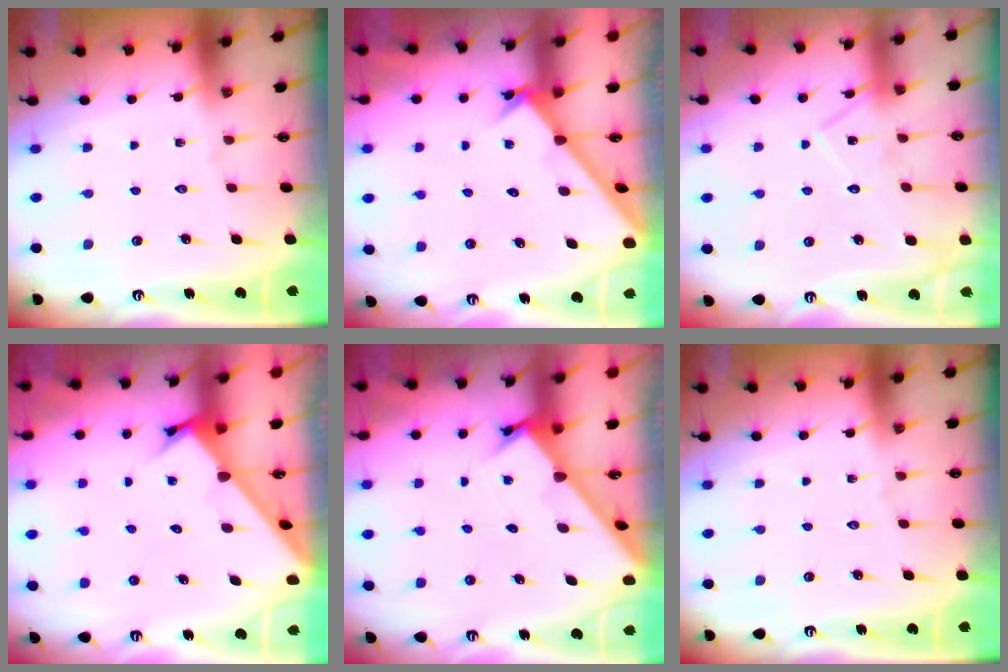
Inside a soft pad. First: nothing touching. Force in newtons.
{"total": 2.3, "press": 2.2, "slide": 0.2}
{"total": 12.3, "press": 12.3, "slide": 0.7}
{"total": 2.9, "press": 2.9, "slide": 0.2}
{"total": 2.1, "press": 2.1, "slide": 0.2}
{"total": 0.0}